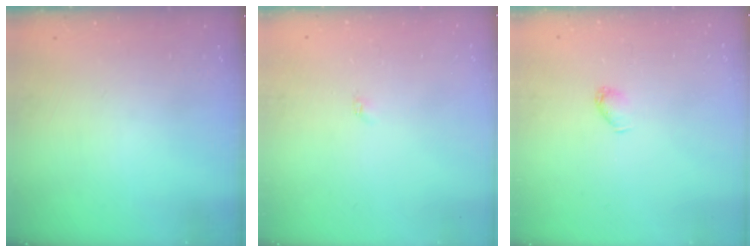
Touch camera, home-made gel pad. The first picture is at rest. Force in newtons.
{"total": 2.0, "press": 1.9, "slide": 0.4}
{"total": 2.5, "press": 2.5, "slide": 0.5}